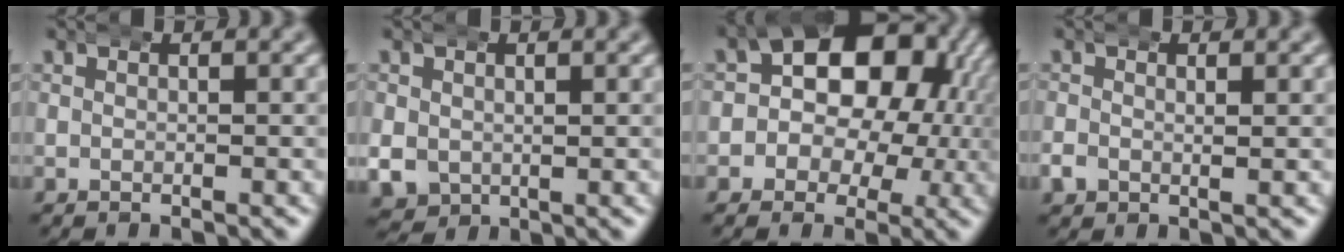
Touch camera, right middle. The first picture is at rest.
{"total": 4.4, "force": [-0.6, 4.0, 1.6], "torque": [-0.059, -0.033, 0.003]}
{"total": 13.8, "force": [3.4, 10.7, 8.1], "torque": [-0.162, -0.004, 0.029]}
{"total": 1.5, "force": [-0.1, 1.2, 0.8], "torque": [-0.020, -0.007, -0.001]}